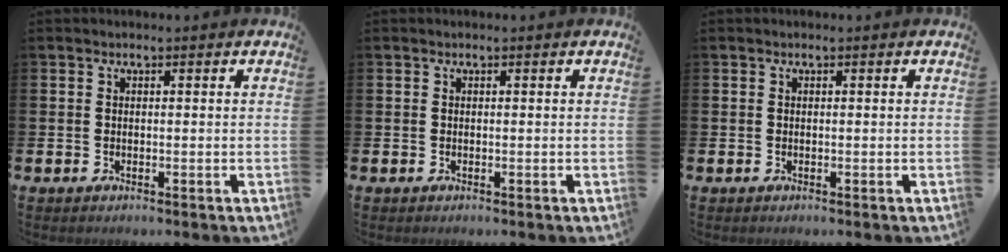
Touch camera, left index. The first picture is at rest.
{"total": 0.0}
{"total": 0.0}